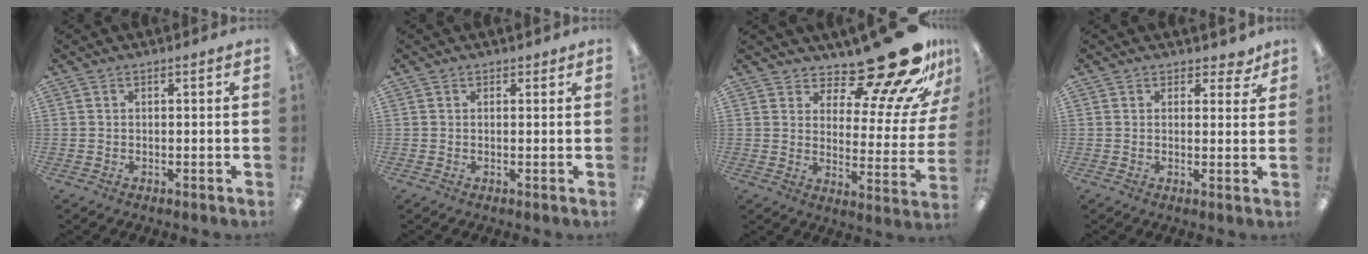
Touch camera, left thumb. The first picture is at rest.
{"total": 0.7, "force": [0.5, 0.5, 0.0], "torque": [0.008, -0.001, 0.007]}
{"total": 20.2, "force": [16.4, 5.7, 10.4], "torque": [-0.133, -0.126, 0.266]}
{"total": 3.5, "force": [2.5, 2.2, 1.3], "torque": [-0.005, -0.009, 0.042]}